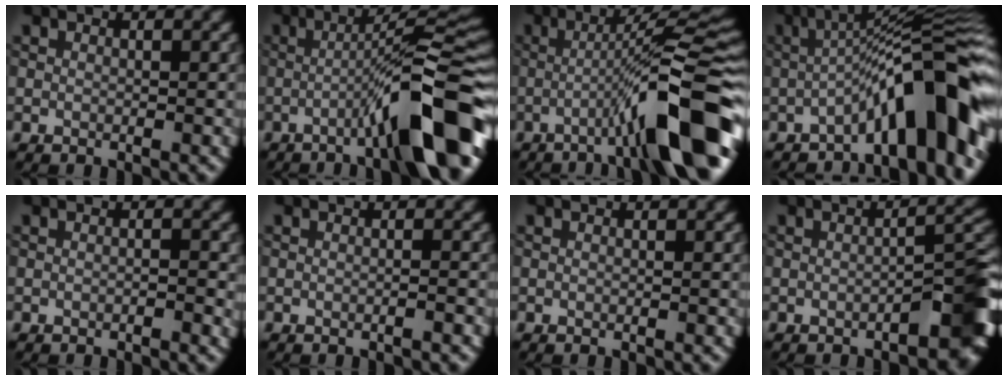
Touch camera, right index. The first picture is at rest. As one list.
[{"total": 11.5, "force": [-4.5, 1.8, 10.4], "torque": [-0.133, 0.022, -0.074]}, {"total": 11.7, "force": [-4.4, 1.7, 10.8], "torque": [-0.139, 0.027, -0.073]}, {"total": 10.6, "force": [-4.2, 2.5, 9.4], "torque": [-0.117, 0.024, -0.075]}, {"total": 1.0, "force": [-0.4, 0.3, 0.9], "torque": [-0.013, 0.001, -0.005]}, {"total": 0.6, "force": [-0.3, 0.0, 0.5], "torque": [-0.007, 0.003, -0.010]}, {"total": 0.0}, {"total": 4.8, "force": [-2.6, 1.3, 3.8], "torque": [-0.036, 0.017, -0.037]}]